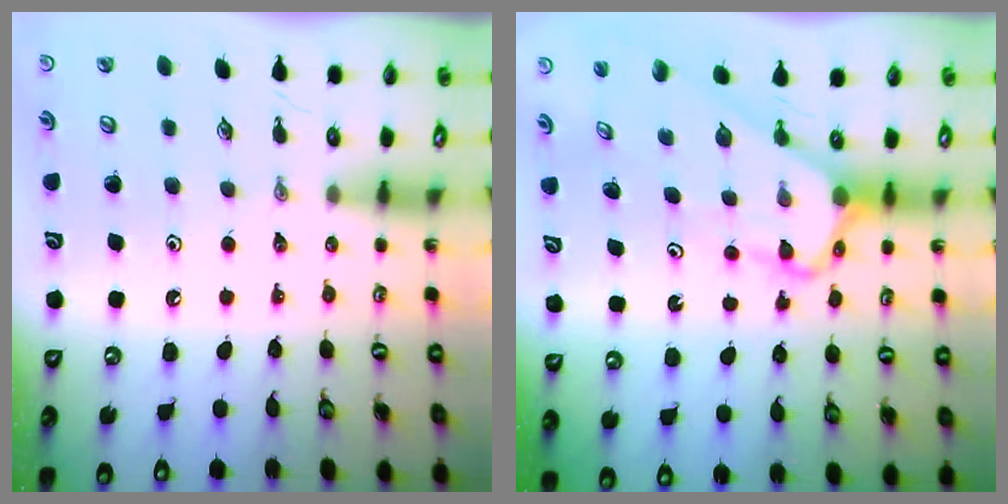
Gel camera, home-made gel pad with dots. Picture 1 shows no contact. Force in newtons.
{"total": 5.6, "press": 5.5, "slide": 0.7}